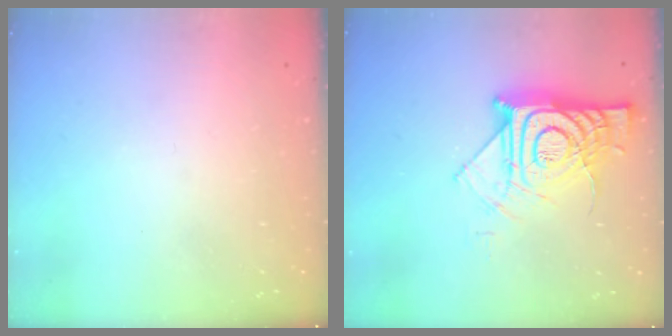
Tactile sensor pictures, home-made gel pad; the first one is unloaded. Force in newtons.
{"total": 14.5, "press": 14.5, "slide": 1.4}